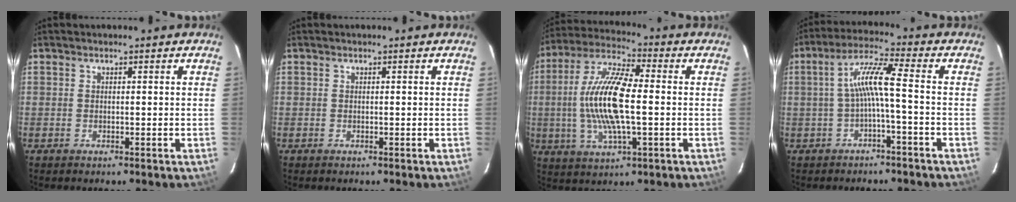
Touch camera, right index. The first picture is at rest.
{"total": 0.0}
{"total": 15.2, "force": [-0.6, 4.3, 14.6], "torque": [-0.297, 0.007, -0.017]}
{"total": 6.5, "force": [-1.5, -0.1, 6.4], "torque": [-0.141, 0.015, -0.023]}